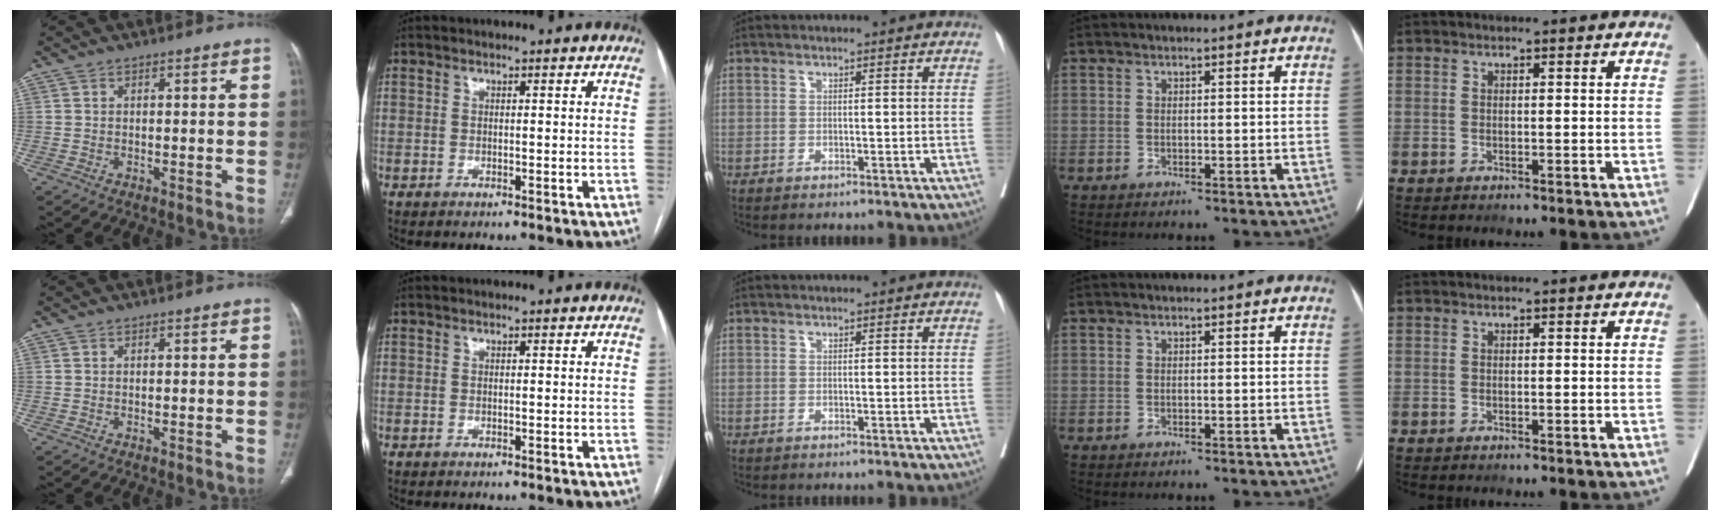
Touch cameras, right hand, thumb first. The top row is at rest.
{}